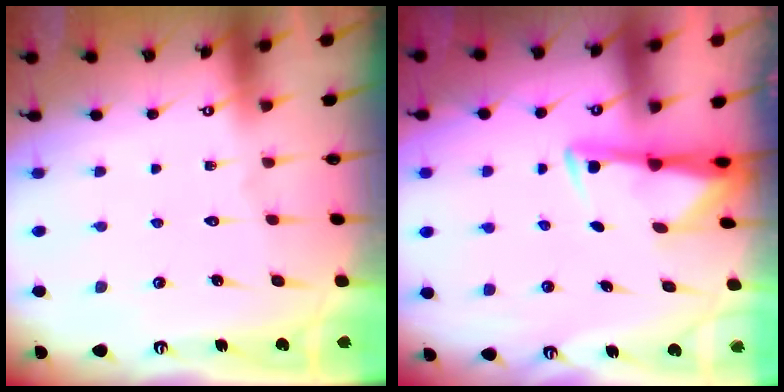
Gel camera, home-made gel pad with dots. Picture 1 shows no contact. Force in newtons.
{"total": 2.8, "press": 2.7, "slide": 0.5}